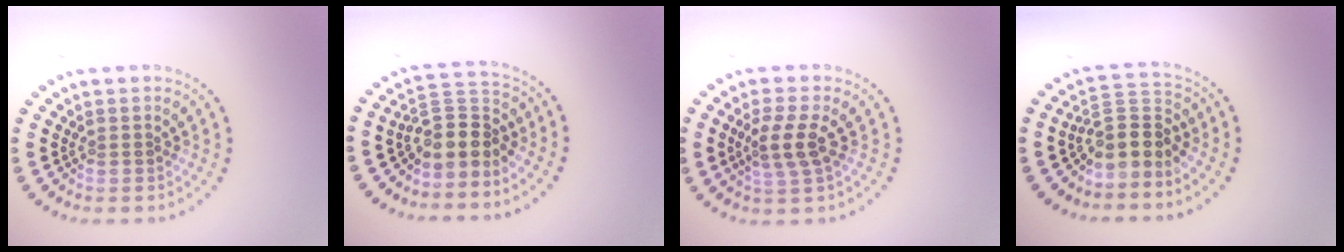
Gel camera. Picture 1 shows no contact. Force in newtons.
{"total": 3.7, "press": 2.7, "slide": 2.5}
{"total": 2.9, "press": 2.7, "slide": 1.2}
{"total": 3.5, "press": 2.6, "slide": 2.3}